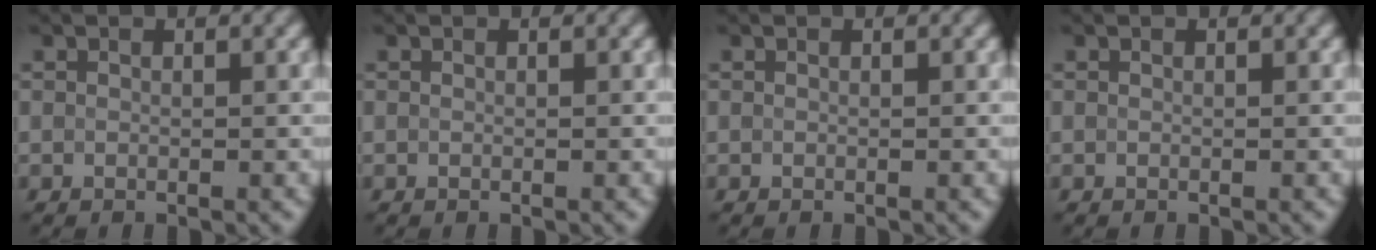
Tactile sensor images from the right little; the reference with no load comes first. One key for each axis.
{"total": 0.0}
{"total": 0.0}
{"total": 0.0}